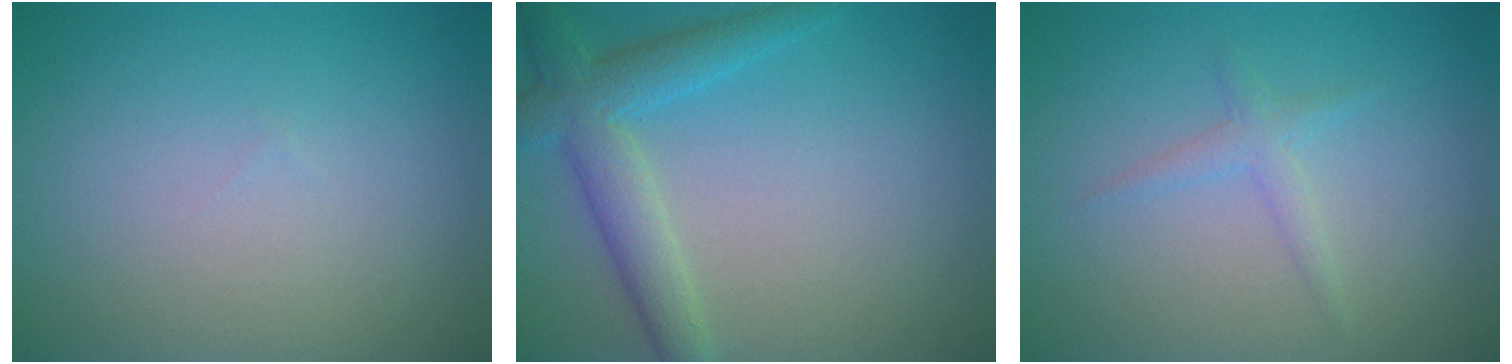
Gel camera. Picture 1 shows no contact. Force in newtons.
{"total": 4.3, "press": 4.3, "slide": 0.0}
{"total": 1.4, "press": 1.4, "slide": 0.0}